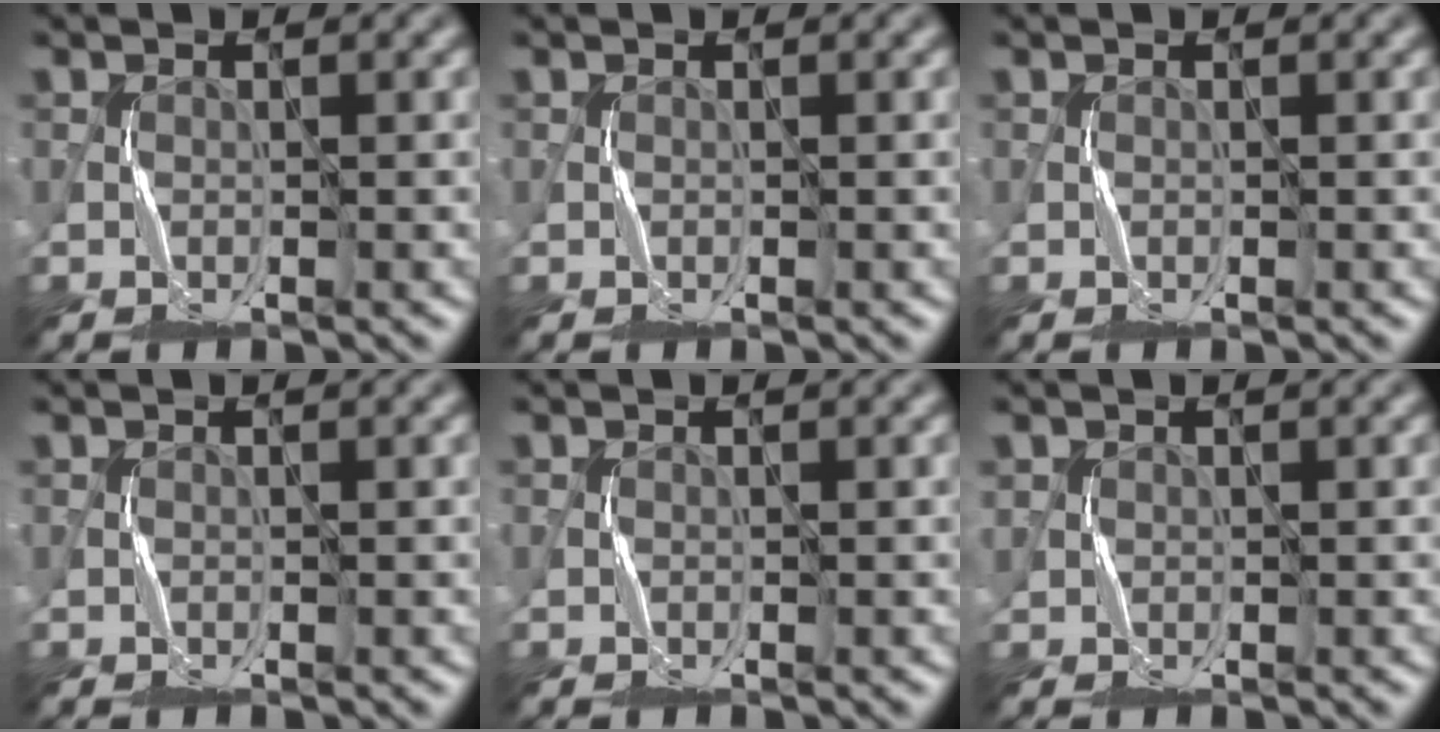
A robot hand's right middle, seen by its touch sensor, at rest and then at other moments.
{"total": 0.0}
{"total": 0.0}
{"total": 0.0}
{"total": 0.0}
{"total": 0.7, "force": [0.3, 0.6, 0.0], "torque": [0.004, 0.000, 0.008]}